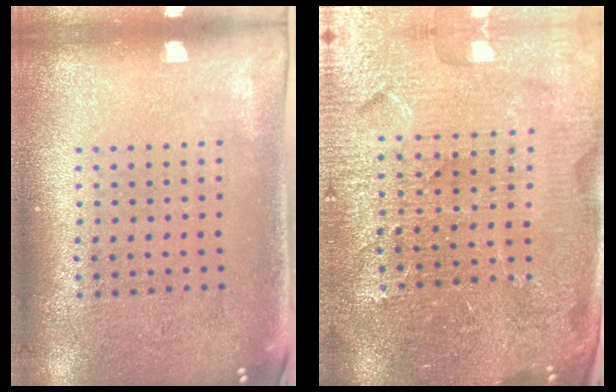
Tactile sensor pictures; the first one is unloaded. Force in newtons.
{"total": 5.0, "press": 4.7, "slide": 1.8}